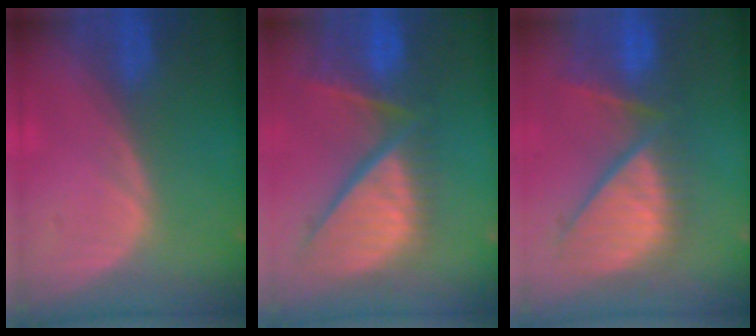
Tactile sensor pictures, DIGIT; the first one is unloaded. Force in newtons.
{"total": 13.2, "press": 11.0, "slide": 7.3}
{"total": 11.1, "press": 10.1, "slide": 4.7}